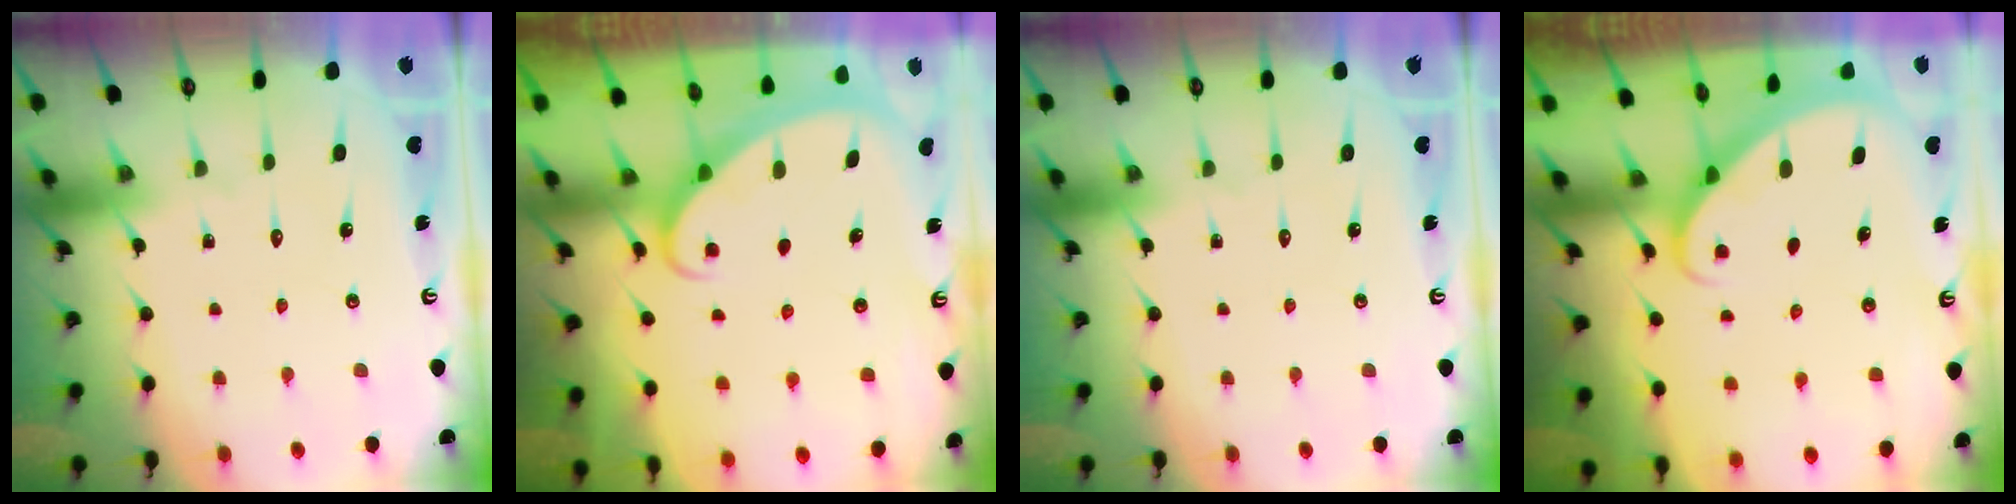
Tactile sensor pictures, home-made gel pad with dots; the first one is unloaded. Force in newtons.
{"total": 2.2, "press": 2.2, "slide": 0.4}
{"total": 0.0}
{"total": 1.9, "press": 1.9, "slide": 0.1}